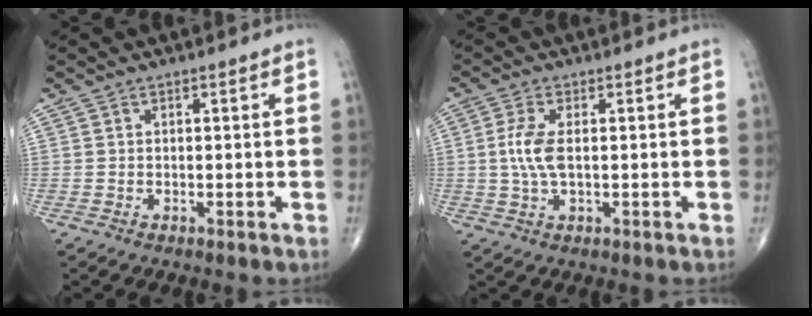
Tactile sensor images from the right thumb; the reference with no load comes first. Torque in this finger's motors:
{"motor_torque": [0.25, 0.15, 0.72, -0.32, 0.21]}